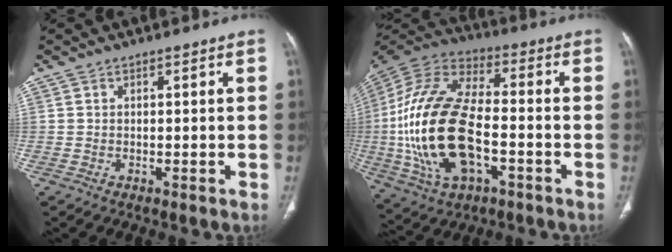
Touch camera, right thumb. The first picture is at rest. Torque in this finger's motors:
{"motor_torque": [1.00, 0.83, 2.76, 0.00, 0.98]}